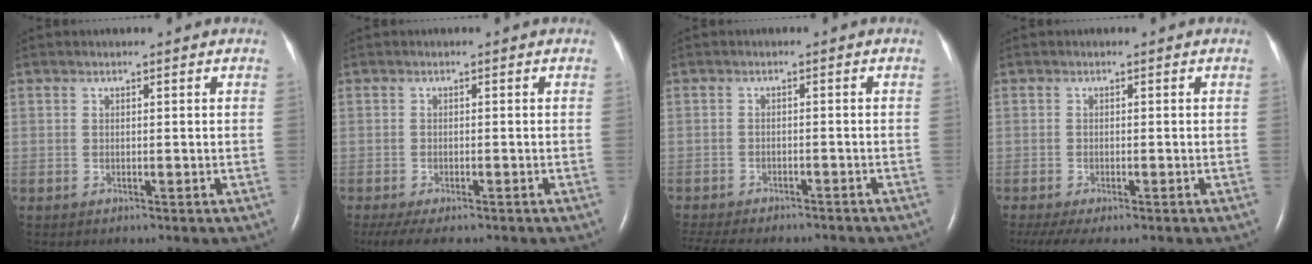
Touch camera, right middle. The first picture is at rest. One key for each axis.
{"total": 7.3, "fx": -5.6, "fy": 2.3, "fz": 4.2, "tx": -0.064, "ty": -0.014, "tz": -0.082}
{"total": 14.0, "fx": -12.3, "fy": 3.9, "fz": 5.4, "tx": -0.119, "ty": -0.012, "tz": -0.158}
{"total": 7.4, "fx": -5.5, "fy": 2.1, "fz": 4.5, "tx": -0.074, "ty": -0.015, "tz": -0.084}